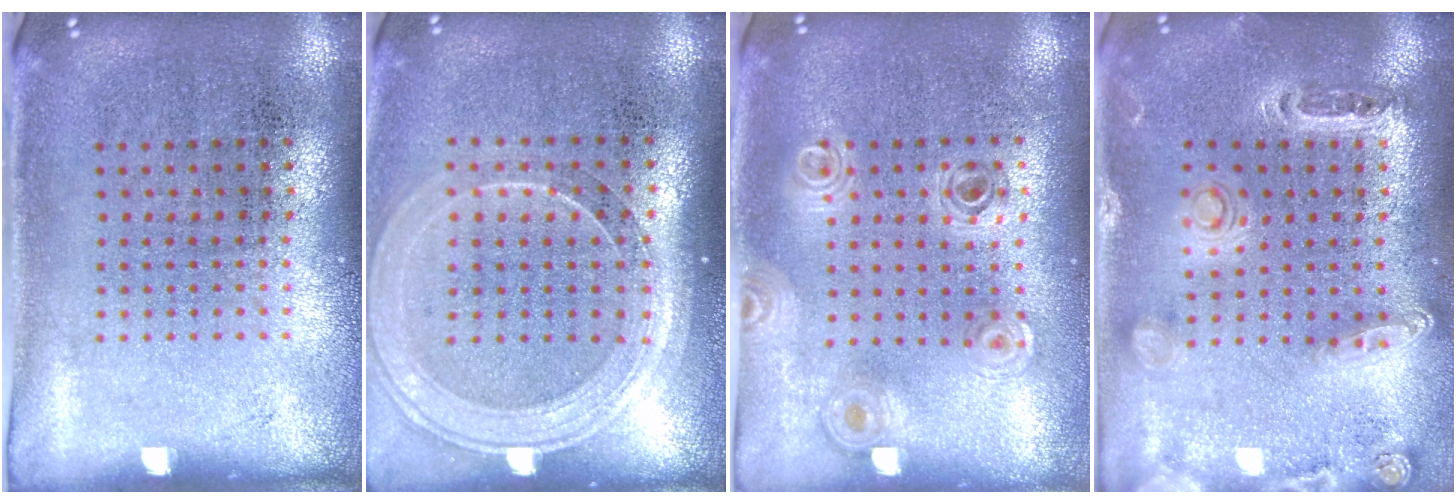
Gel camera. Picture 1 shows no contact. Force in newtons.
{"total": 1.7, "press": 1.6, "slide": 0.7}
{"total": 0.8, "press": 0.8, "slide": 0.1}
{"total": 1.4, "press": 1.4, "slide": 0.4}